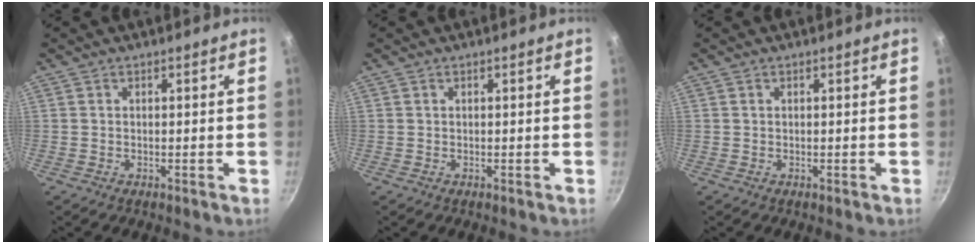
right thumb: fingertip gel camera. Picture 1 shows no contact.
{"total": 0.0}
{"total": 0.0}